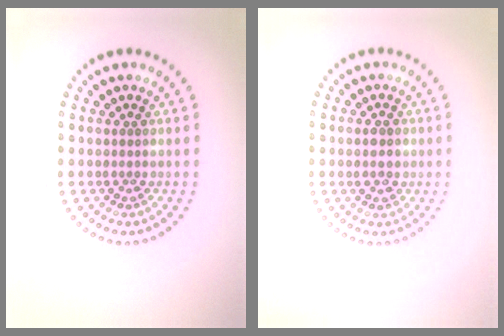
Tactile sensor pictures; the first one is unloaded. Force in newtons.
{"total": 2.1, "press": 2.1, "slide": 0.2}